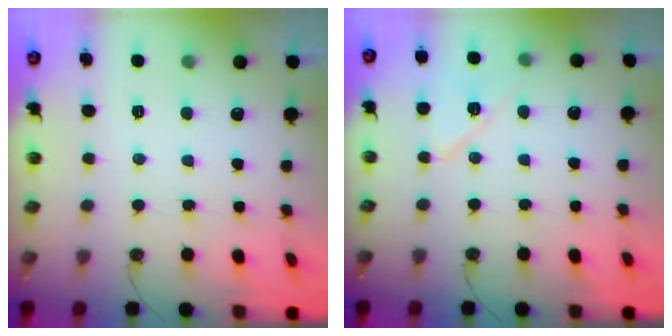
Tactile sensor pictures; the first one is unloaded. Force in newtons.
{"total": 9.0, "press": 9.0, "slide": 0.6}